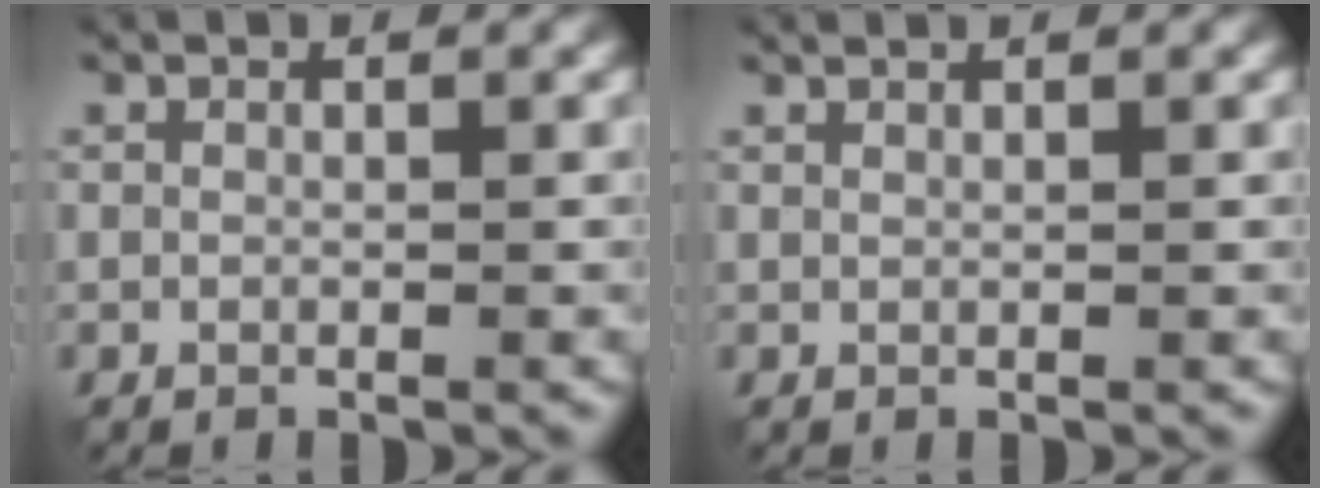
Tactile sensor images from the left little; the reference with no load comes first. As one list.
[{"total": 0.7, "force": [0.6, 0.1, 0.4], "torque": [-0.002, 0.001, 0.003]}]